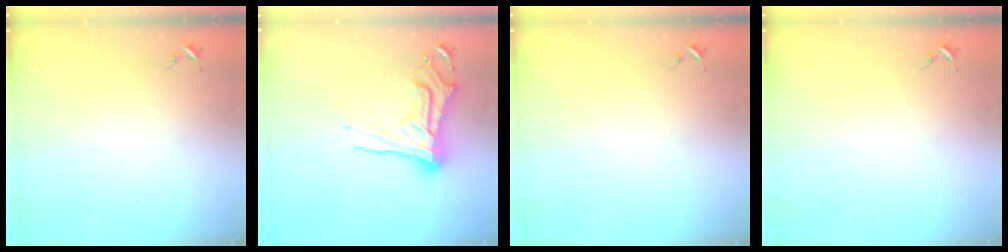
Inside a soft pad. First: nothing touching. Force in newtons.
{"total": 19.3, "press": 19.2, "slide": 1.8}
{"total": 0.0}
{"total": 0.0}